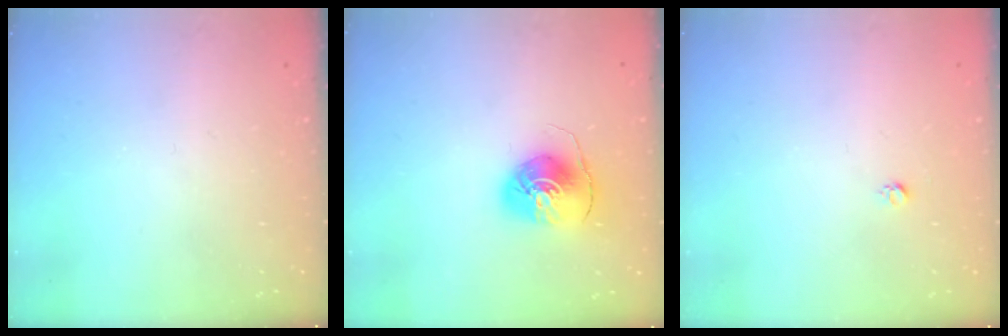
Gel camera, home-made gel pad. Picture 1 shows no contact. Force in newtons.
{"total": 7.7, "press": 7.7, "slide": 0.7}
{"total": 2.7, "press": 2.7, "slide": 0.3}